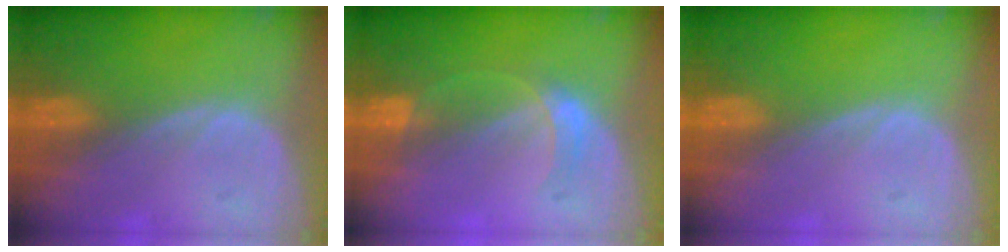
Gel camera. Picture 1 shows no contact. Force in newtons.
{"total": 2.9, "press": 2.9, "slide": 0.1}
{"total": 0.0}